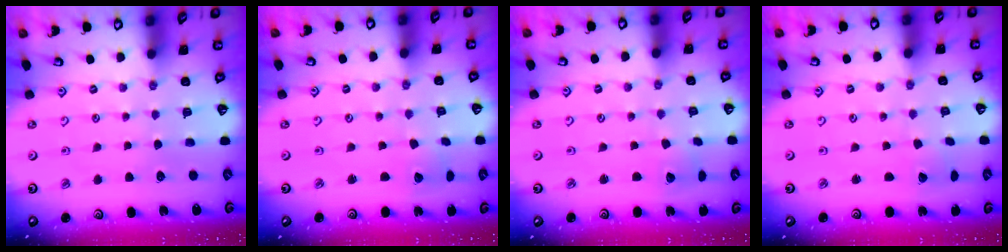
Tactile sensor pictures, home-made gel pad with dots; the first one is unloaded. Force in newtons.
{"total": 2.3, "press": 2.3, "slide": 0.3}
{"total": 2.5, "press": 2.5, "slide": 0.3}
{"total": 2.1, "press": 2.1, "slide": 0.2}